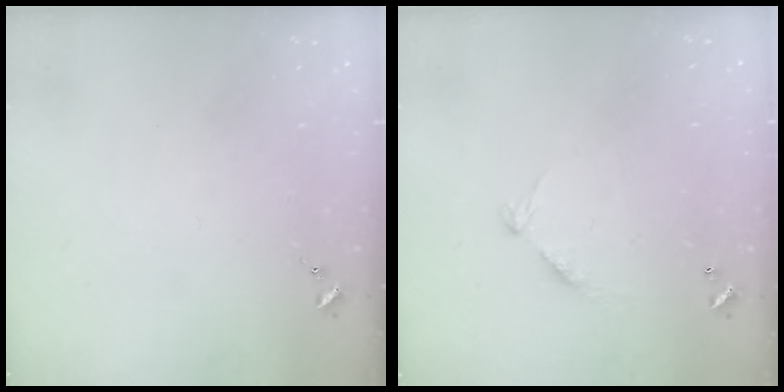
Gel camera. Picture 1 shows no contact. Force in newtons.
{"total": 8.8, "press": 8.8, "slide": 0.7}